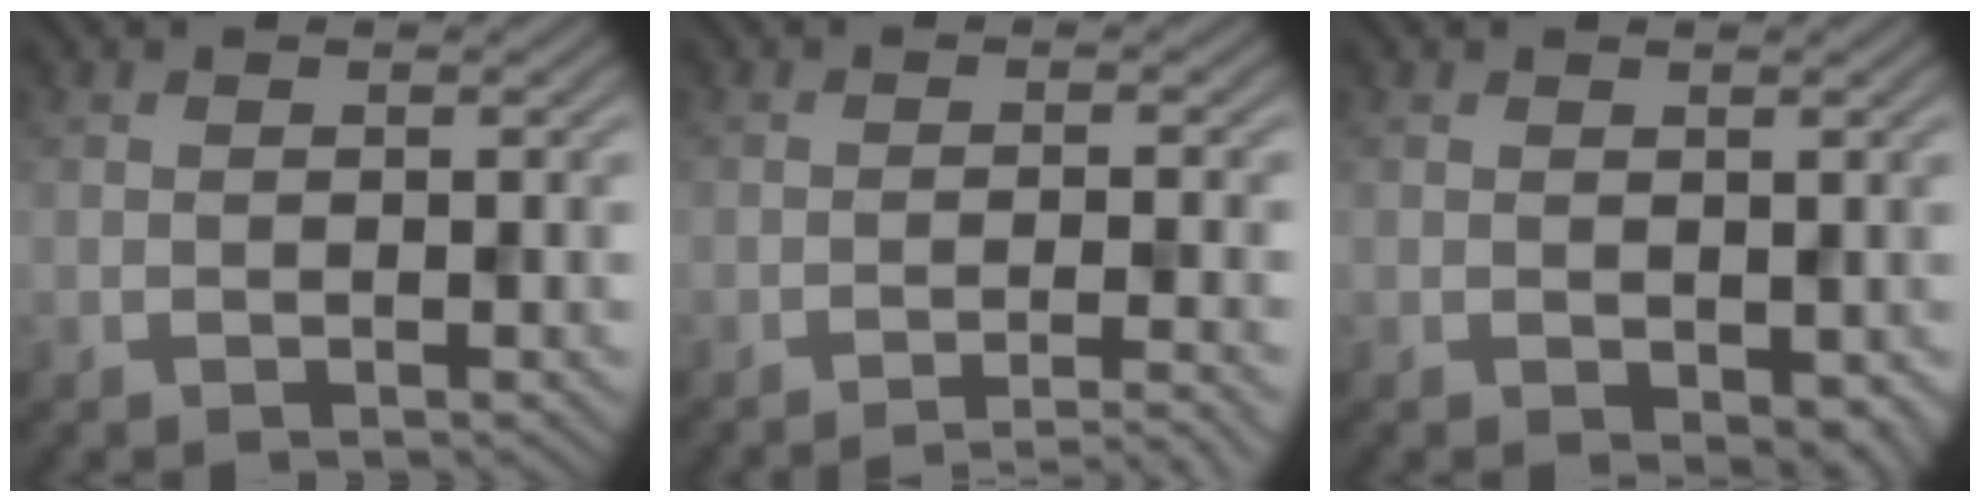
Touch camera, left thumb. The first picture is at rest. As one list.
[{"total": 3.9, "force": [-2.8, 0.3, 2.7], "torque": [-0.033, 0.009, -0.057]}, {"total": 1.7, "force": [0.0, 1.2, 1.3], "torque": [-0.021, -0.008, 0.006]}]